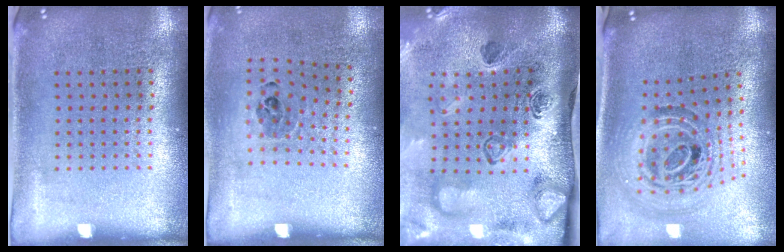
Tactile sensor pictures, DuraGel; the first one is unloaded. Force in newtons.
{"total": 0.9, "press": 0.8, "slide": 0.6}
{"total": 4.8, "press": 3.3, "slide": 3.5}
{"total": 1.8, "press": 1.5, "slide": 1.0}